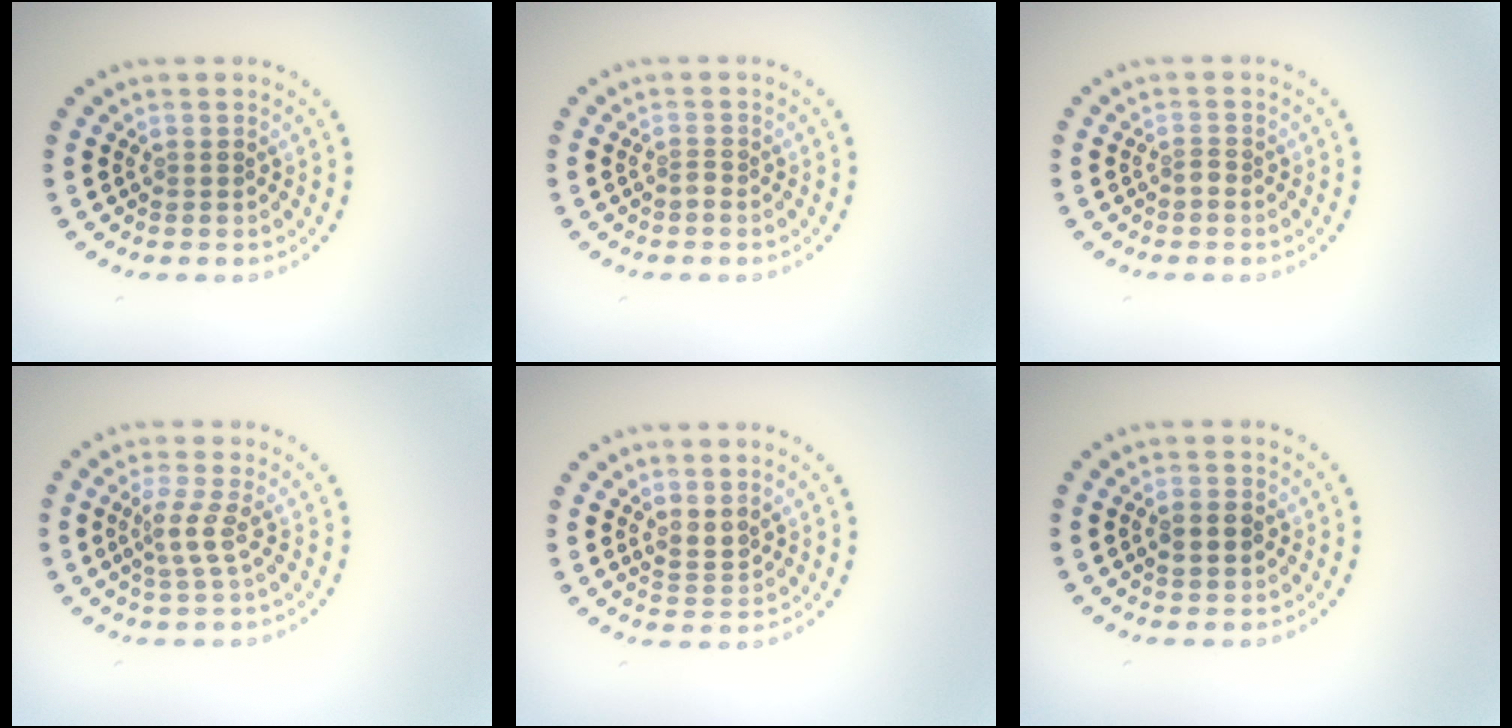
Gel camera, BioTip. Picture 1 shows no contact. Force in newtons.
{"total": 0.7, "press": 0.5, "slide": 0.6}
{"total": 0.9, "press": 0.6, "slide": 0.6}
{"total": 2.2, "press": 1.6, "slide": 1.5}
{"total": 1.6, "press": 1.2, "slide": 1.1}
{"total": 1.9, "press": 1.9, "slide": 0.2}